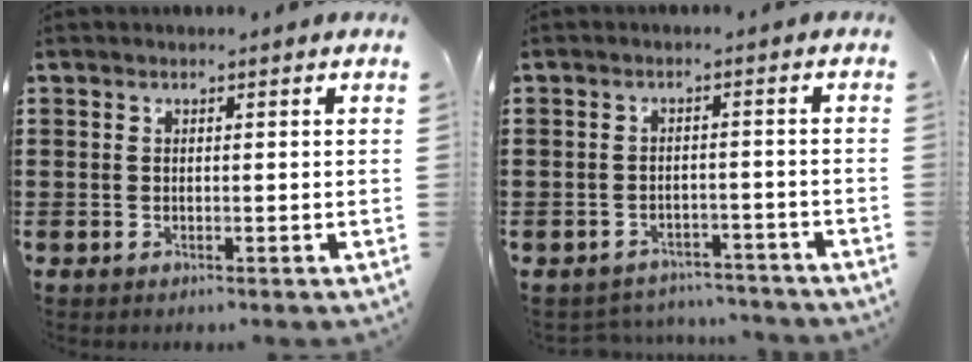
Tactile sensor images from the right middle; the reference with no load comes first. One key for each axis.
{"total": 2.9, "fx": -2.9, "fy": 0.5, "fz": -0.1, "tx": -0.006, "ty": -0.001, "tz": -0.062}